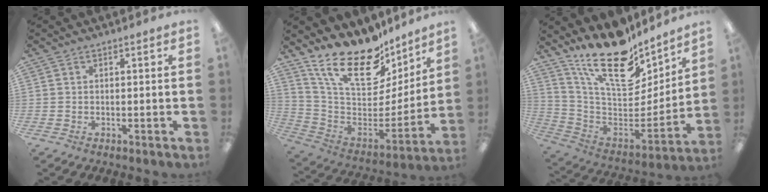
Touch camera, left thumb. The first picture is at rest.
{"total": 23.0, "force": [17.0, 9.9, 11.9], "torque": [-0.202, -0.123, 0.298]}
{"total": 22.1, "force": [16.5, 8.6, 11.9], "torque": [-0.198, -0.122, 0.288]}